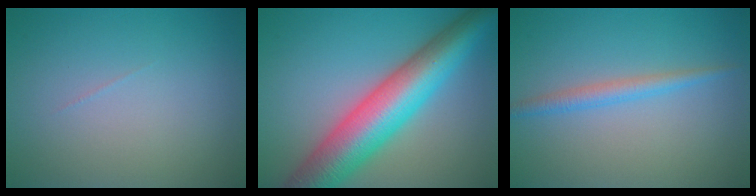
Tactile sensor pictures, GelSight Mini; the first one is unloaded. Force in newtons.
{"total": 10.6, "press": 10.6, "slide": 0.0}
{"total": 1.9, "press": 1.9, "slide": 0.1}